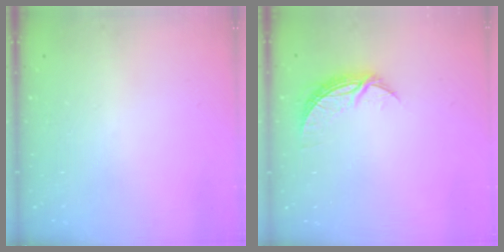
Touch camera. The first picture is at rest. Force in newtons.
{"total": 7.1, "press": 7.1, "slide": 0.3}